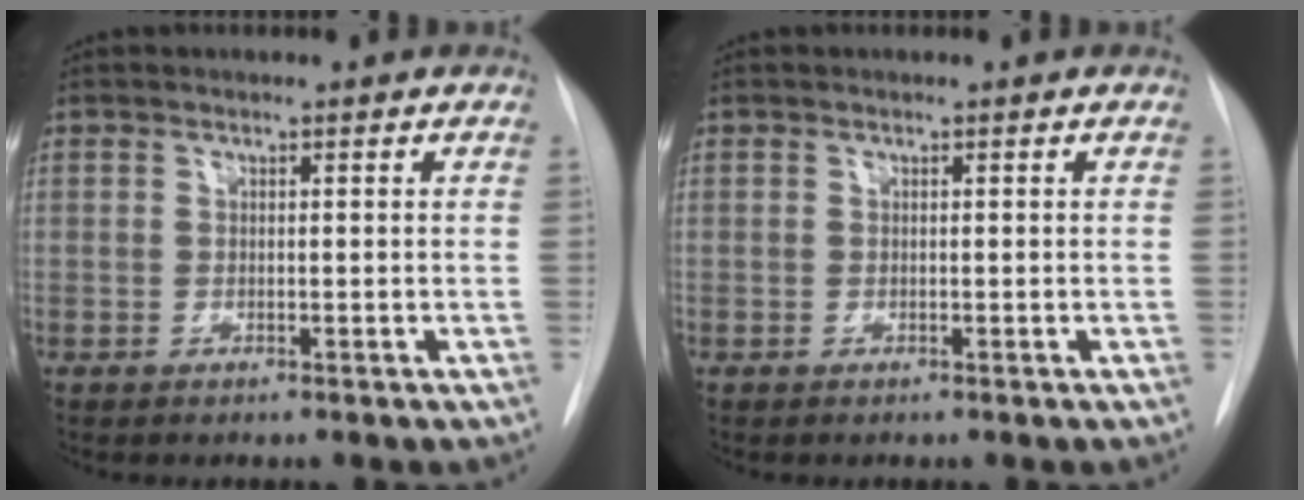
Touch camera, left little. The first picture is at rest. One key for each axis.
{"total": 0.0}